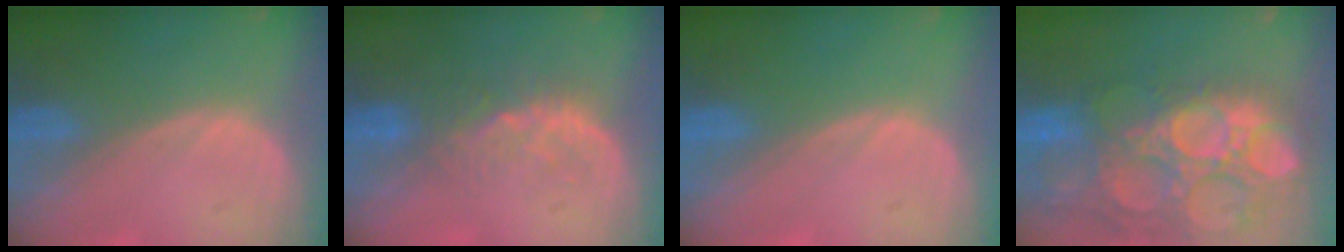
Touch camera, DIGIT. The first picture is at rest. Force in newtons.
{"total": 4.8, "press": 4.3, "slide": 2.1}
{"total": 0.0}
{"total": 15.7, "press": 12.9, "slide": 8.9}